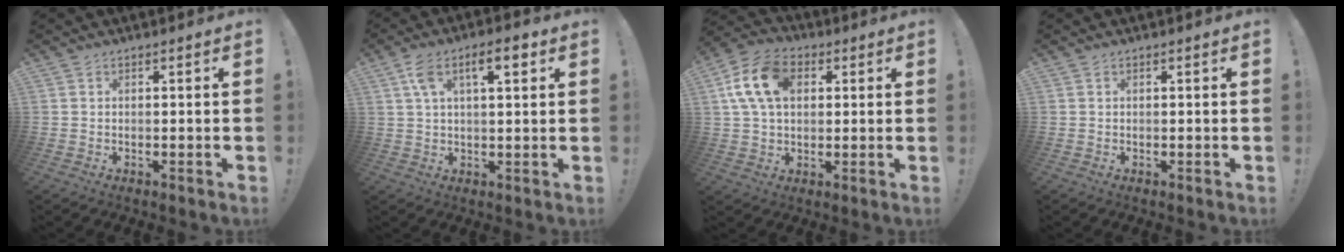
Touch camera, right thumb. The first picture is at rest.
{"total": 8.6, "force": [3.6, 3.3, 7.1], "torque": [-0.108, 0.001, 0.057]}
{"total": 14.9, "force": [3.9, 10.1, 10.2], "torque": [-0.189, 0.006, 0.076]}
{"total": 0.0}